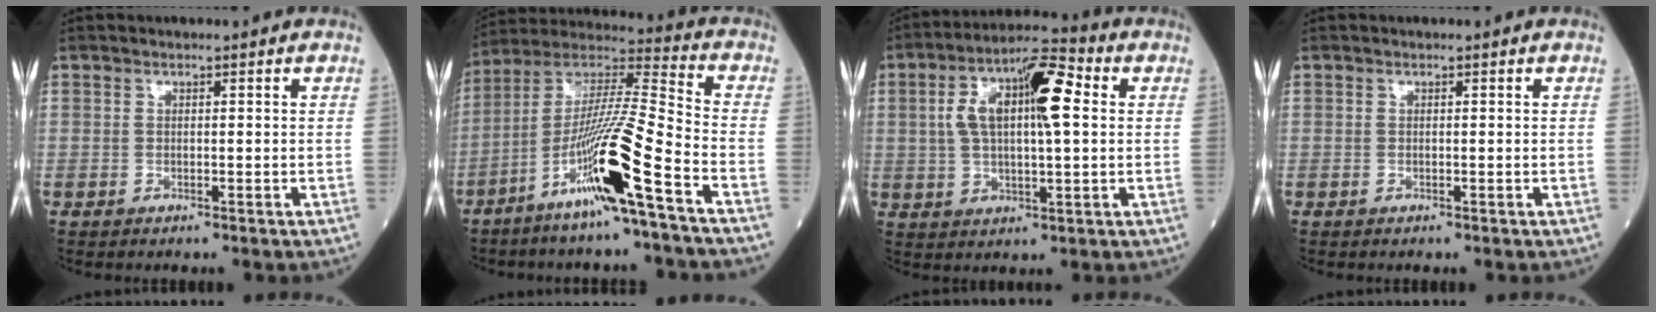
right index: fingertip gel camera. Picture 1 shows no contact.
{"total": 16.3, "force": [-7.8, -0.9, 14.3], "torque": [-0.281, -0.017, -0.148]}
{"total": 12.7, "force": [2.6, 3.3, 12.0], "torque": [-0.224, 0.034, 0.039]}
{"total": 0.0}